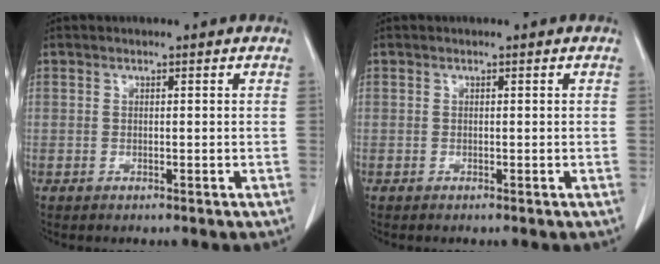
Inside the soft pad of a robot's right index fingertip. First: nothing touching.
{"total": 0.0}